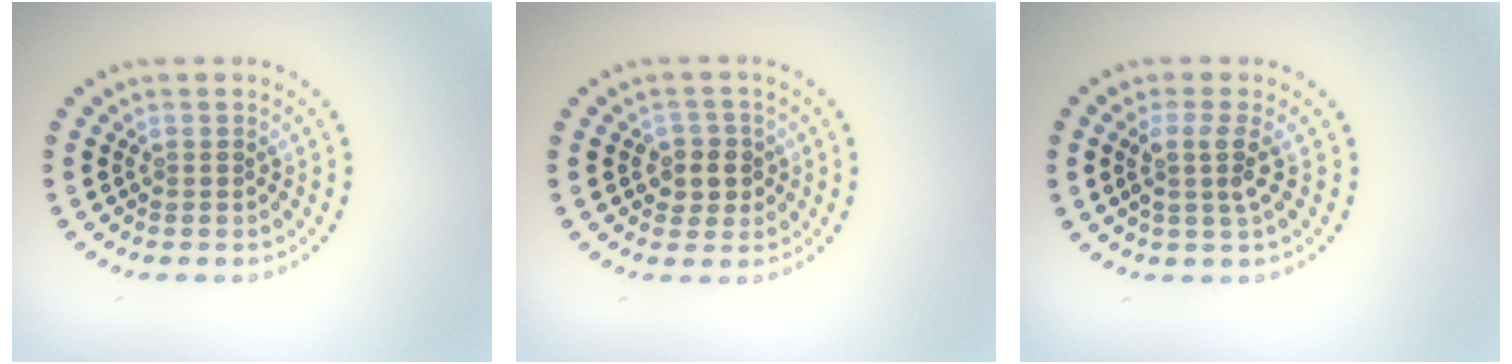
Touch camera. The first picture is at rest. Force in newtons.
{"total": 2.3, "press": 2.1, "slide": 1.0}
{"total": 2.2, "press": 1.7, "slide": 1.4}